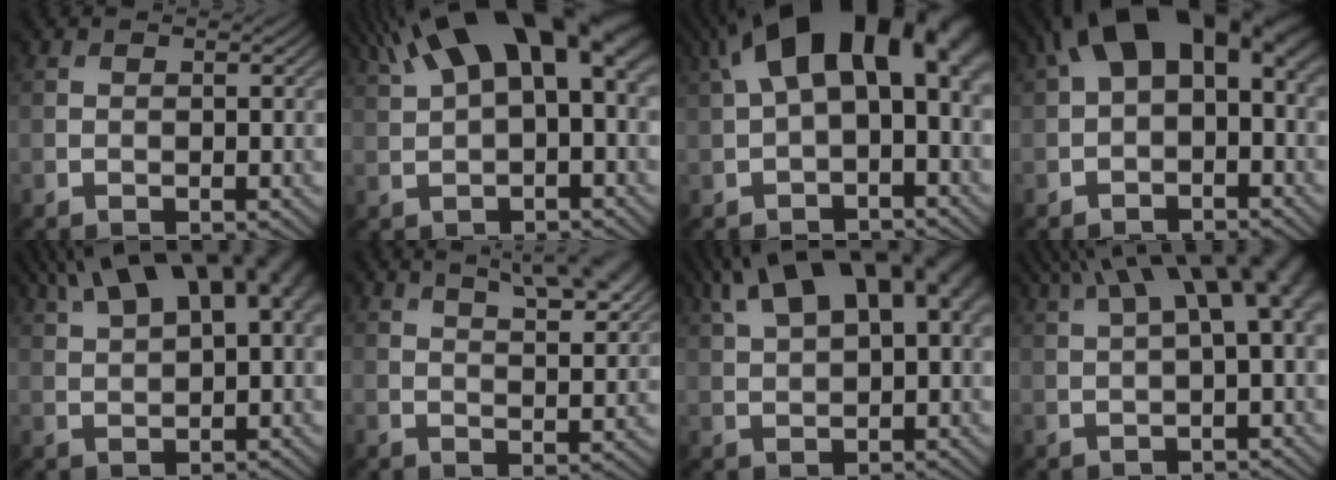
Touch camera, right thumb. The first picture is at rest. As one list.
[{"total": 15.4, "force": [6.3, 6.1, 12.6], "torque": [-0.222, 0.030, 0.108]}, {"total": 14.8, "force": [3.6, 7.9, 12.1], "torque": [-0.187, 0.026, 0.063]}, {"total": 12.3, "force": [2.5, 7.1, 9.7], "torque": [-0.165, 0.012, 0.042]}, {"total": 15.6, "force": [7.3, 6.9, 11.9], "torque": [-0.194, 0.050, 0.106]}, {"total": 9.2, "force": [6.0, 2.8, 6.4], "torque": [-0.090, 0.018, 0.081]}, {"total": 16.7, "force": [7.6, 7.8, 12.7], "torque": [-0.217, 0.063, 0.109]}, {"total": 12.2, "force": [4.5, 3.8, 10.6], "torque": [-0.154, 0.029, 0.078]}]